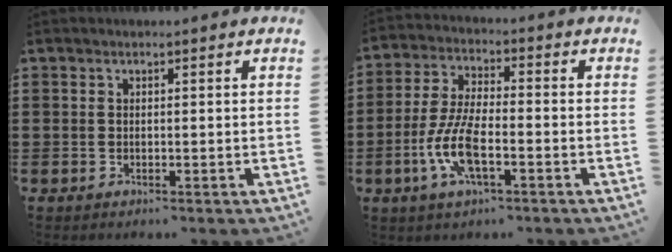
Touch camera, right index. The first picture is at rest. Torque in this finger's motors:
{"motor_torque": [1.43, 0.71, 0.48, 0.21]}